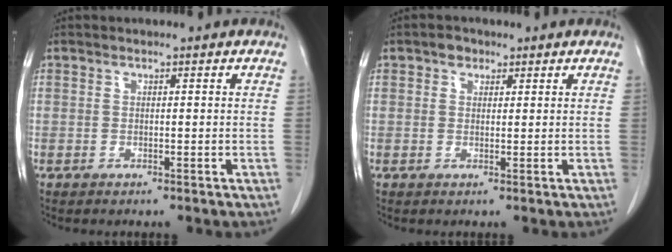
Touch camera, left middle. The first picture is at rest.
{"total": 1.7, "force": [1.0, 1.3, 0.5], "torque": [-0.008, 0.003, 0.013]}